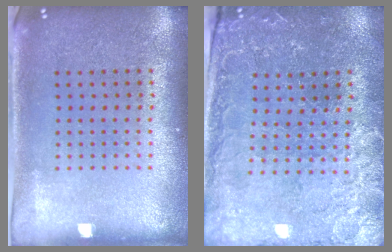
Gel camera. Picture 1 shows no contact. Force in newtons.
{"total": 1.0, "press": 0.9, "slide": 0.3}